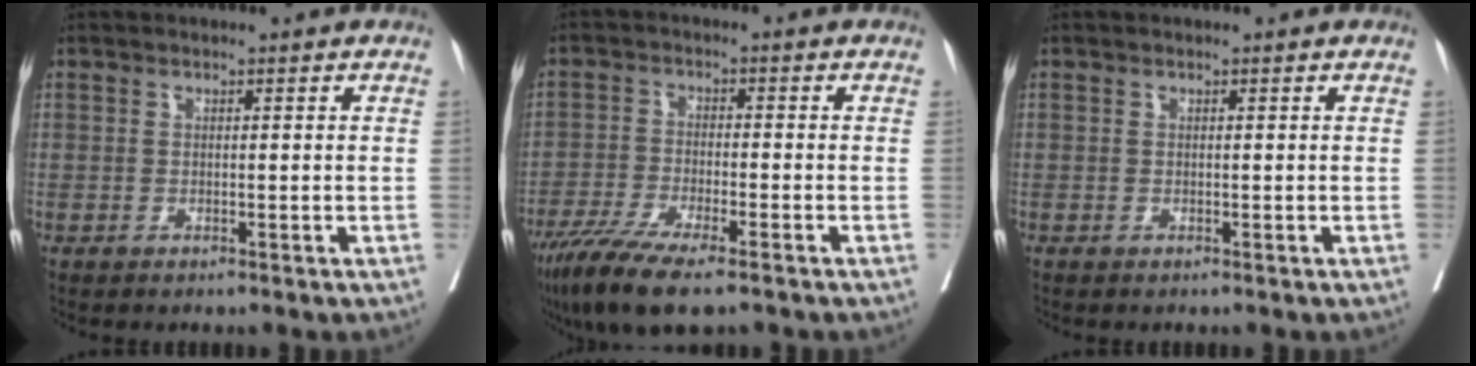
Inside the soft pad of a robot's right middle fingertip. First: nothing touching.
{"total": 10.5, "force": [-7.6, 1.6, 7.1], "torque": [-0.119, -0.024, -0.127]}
{"total": 0.0}